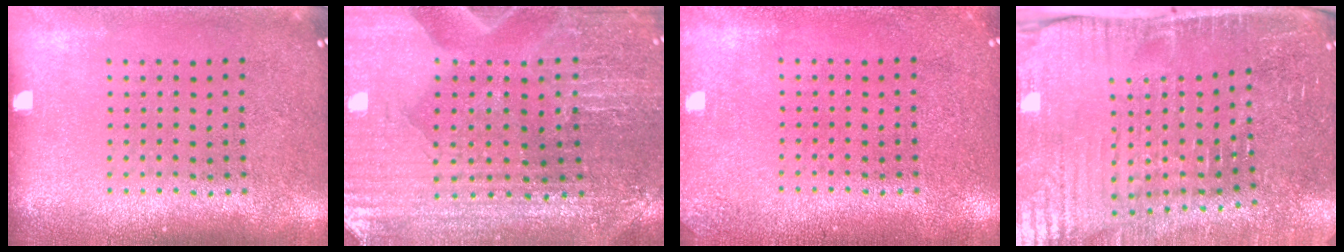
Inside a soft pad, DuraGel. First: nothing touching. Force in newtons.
{"total": 1.7, "press": 1.7, "slide": 0.2}
{"total": 1.6, "press": 1.6, "slide": 0.2}
{"total": 4.7, "press": 4.5, "slide": 1.5}